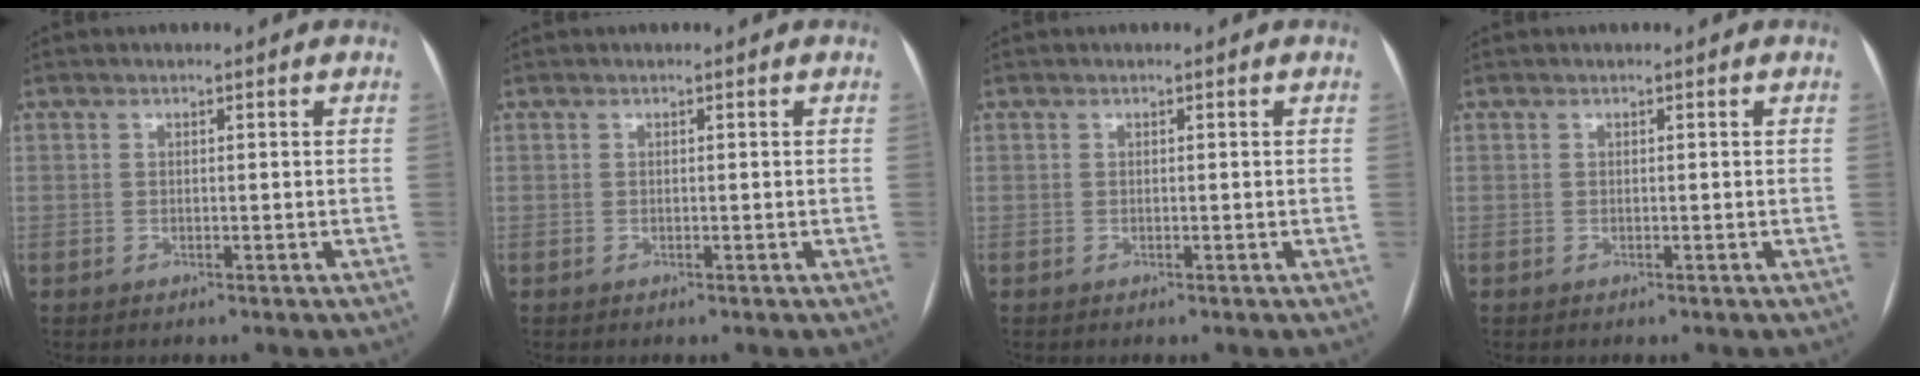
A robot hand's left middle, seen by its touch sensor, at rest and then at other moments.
{"total": 0.0}
{"total": 0.0}
{"total": 0.0}